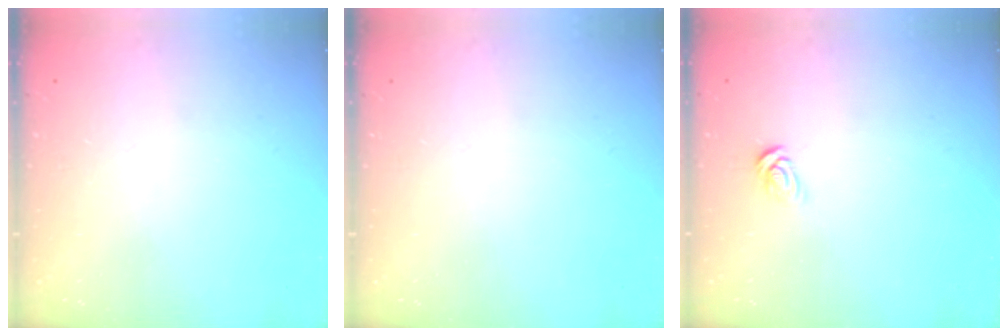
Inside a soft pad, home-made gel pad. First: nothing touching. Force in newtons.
{"total": 0.0}
{"total": 3.8, "press": 3.7, "slide": 0.4}